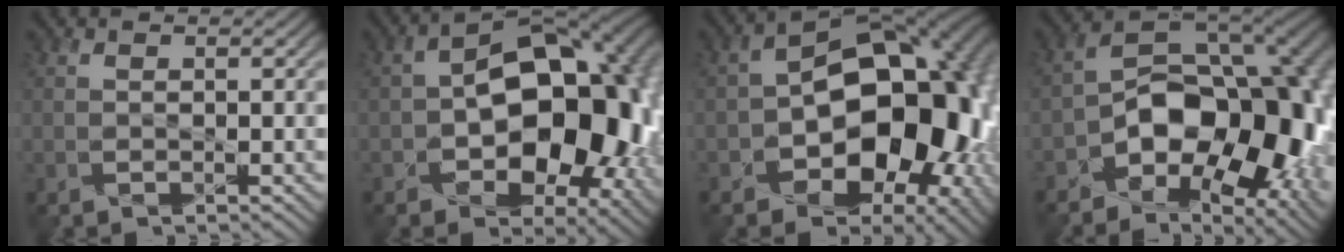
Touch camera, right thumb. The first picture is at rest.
{"total": 18.1, "force": [-1.5, 11.9, 13.6], "torque": [-0.152, -0.023, -0.018]}
{"total": 19.4, "force": [-3.1, 12.9, 14.1], "torque": [-0.162, -0.028, -0.045]}
{"total": 18.5, "force": [-5.4, 11.9, 13.2], "torque": [-0.178, -0.022, -0.066]}